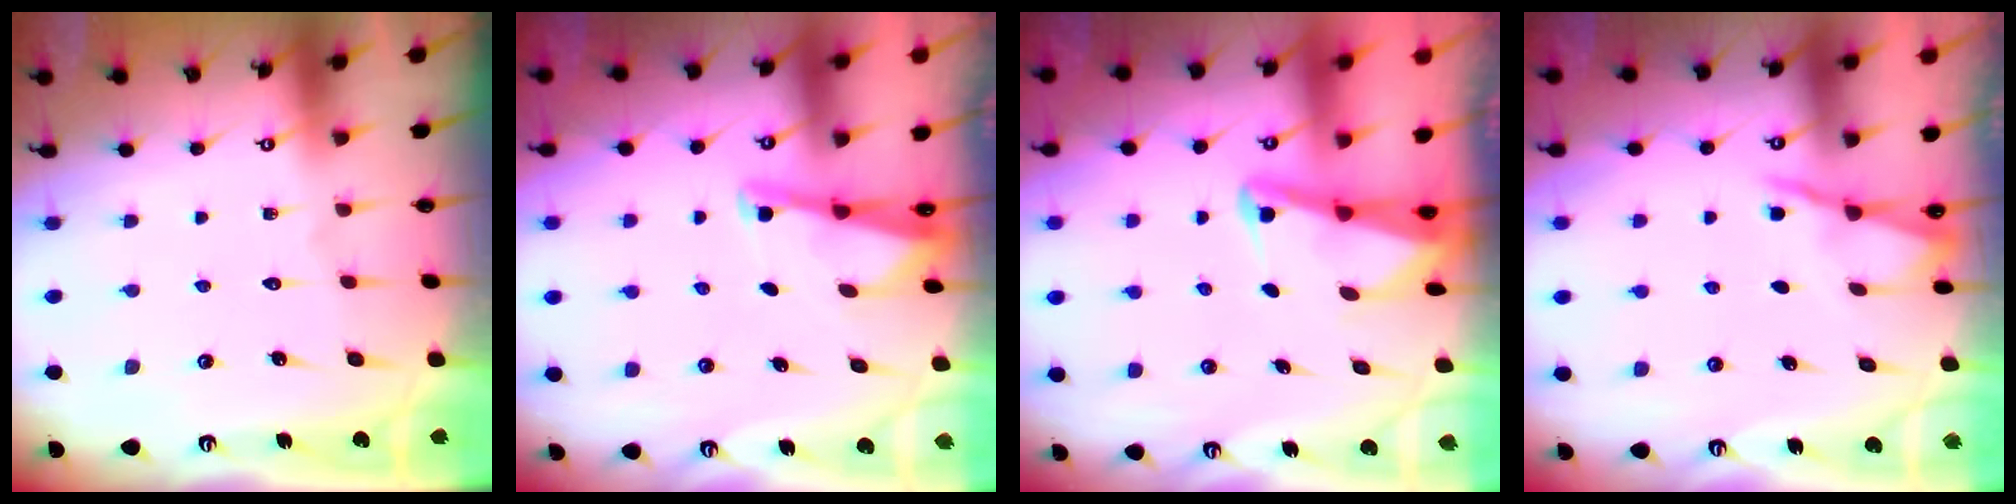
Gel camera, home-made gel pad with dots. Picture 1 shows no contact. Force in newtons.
{"total": 3.5, "press": 3.5, "slide": 0.5}
{"total": 2.7, "press": 2.6, "slide": 0.6}
{"total": 2.8, "press": 2.8, "slide": 0.4}